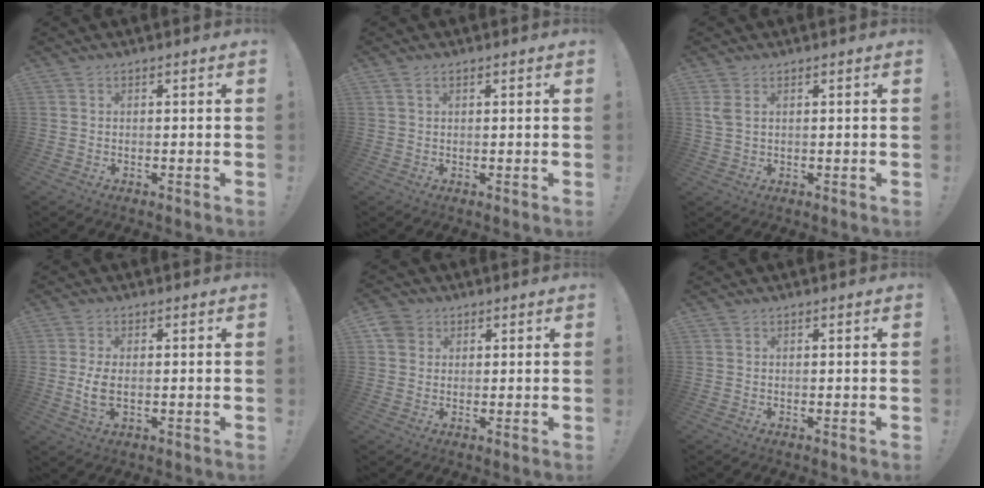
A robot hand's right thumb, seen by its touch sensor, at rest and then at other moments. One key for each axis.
{"total": 1.5, "fx": 0.8, "fy": 0.8, "fz": 1.1, "tx": -0.021, "ty": 0.002, "tz": 0.013}
{"total": 3.0, "fx": 1.3, "fy": 1.5, "fz": 2.3, "tx": -0.044, "ty": 0.002, "tz": 0.025}
{"total": 5.0, "fx": -0.5, "fy": 2.6, "fz": 4.3, "tx": -0.088, "ty": -0.002, "tz": -0.010}
{"total": 4.2, "fx": 1.8, "fy": 3.6, "fz": 1.2, "tx": -0.023, "ty": 0.003, "tz": 0.035}
{"total": 0.0}